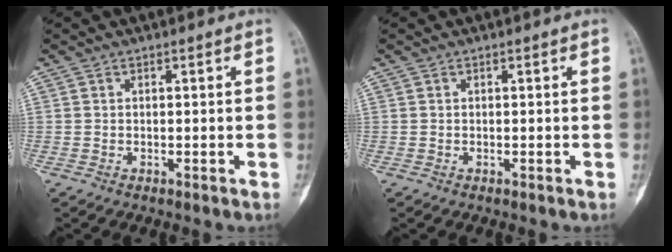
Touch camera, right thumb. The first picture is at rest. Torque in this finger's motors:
{"motor_torque": [0.13, 0.02, 0.05, -0.07, 0.05]}